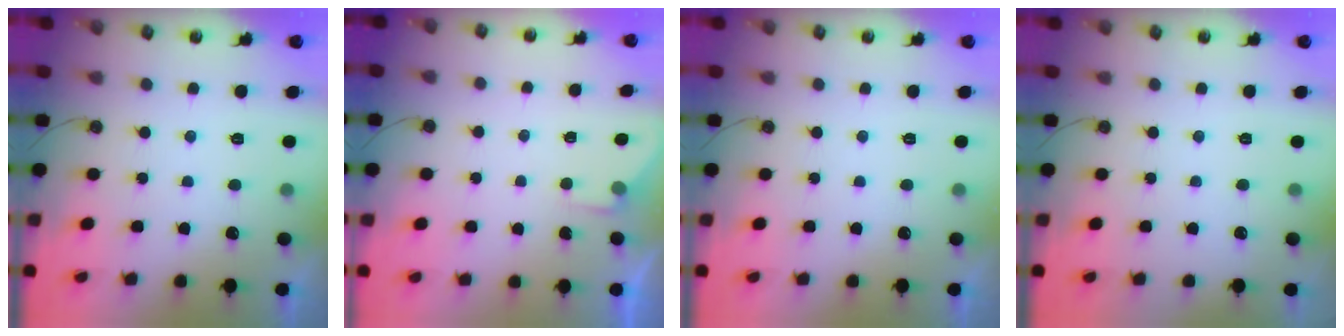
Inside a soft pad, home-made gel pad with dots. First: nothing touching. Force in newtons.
{"total": 2.6, "press": 2.6, "slide": 0.5}
{"total": 0.0}
{"total": 0.0}